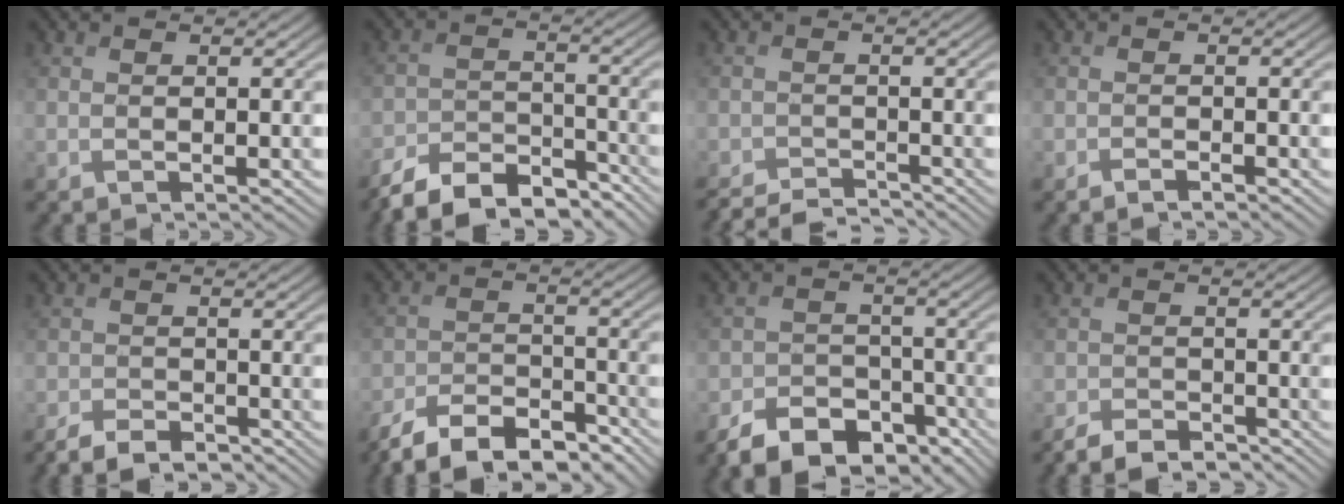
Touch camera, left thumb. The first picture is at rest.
{"total": 10.2, "force": [-8.8, 3.9, 3.3], "torque": [-0.051, -0.020, -0.150]}
{"total": 4.3, "force": [-4.1, 1.0, 0.9], "torque": [-0.009, -0.008, -0.079]}
{"total": 1.2, "force": [-1.0, 0.7, 0.3], "torque": [0.002, -0.001, -0.020]}
{"total": 3.9, "force": [-3.2, 1.8, 1.3], "torque": [-0.016, -0.009, -0.061]}
{"total": 9.7, "force": [-7.9, 3.8, 4.0], "torque": [-0.061, -0.008, -0.146]}
{"total": 7.8, "force": [-5.5, 4.7, 2.9], "torque": [-0.042, -0.017, -0.099]}
{"total": 4.3, "force": [-3.6, 1.7, 1.3], "torque": [-0.014, -0.008, -0.068]}